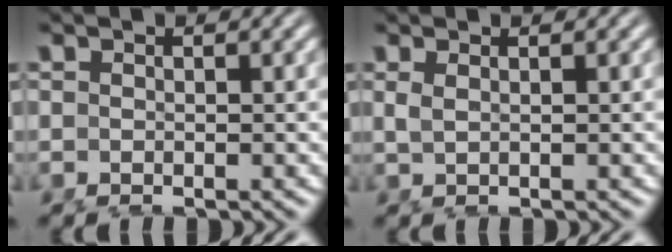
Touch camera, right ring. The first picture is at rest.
{"total": 0.9, "force": [0.3, -0.4, 0.8], "torque": [-0.018, -0.010, 0.017]}